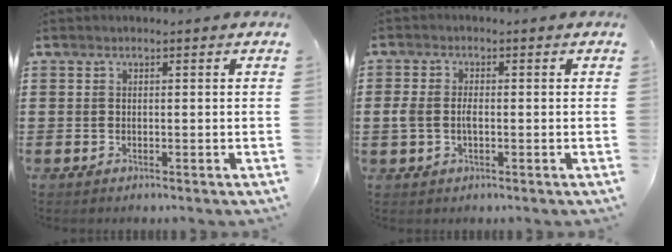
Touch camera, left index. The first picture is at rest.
{"total": 3.1, "force": [-0.3, 1.7, 2.6], "torque": [-0.066, -0.003, -0.009]}